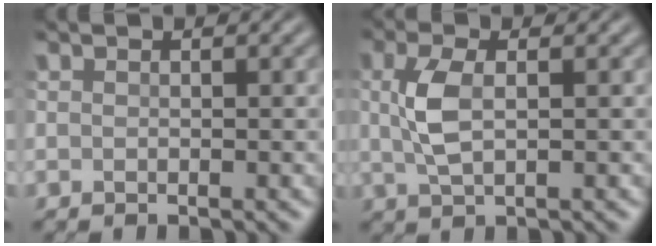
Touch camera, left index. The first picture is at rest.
{"total": 3.5, "force": [0.2, 1.4, 3.1], "torque": [-0.072, 0.006, 0.004]}